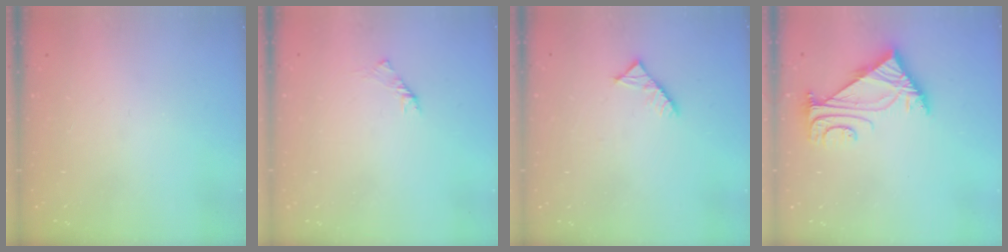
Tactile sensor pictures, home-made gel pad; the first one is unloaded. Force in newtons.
{"total": 2.0, "press": 1.9, "slide": 0.6}
{"total": 3.3, "press": 3.2, "slide": 0.4}
{"total": 5.0, "press": 4.9, "slide": 1.0}